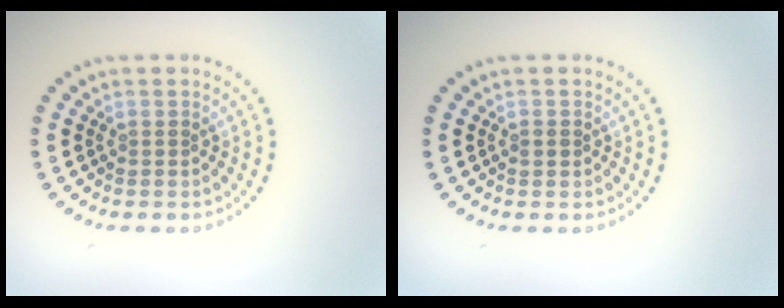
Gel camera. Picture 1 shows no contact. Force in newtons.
{"total": 0.9, "press": 0.9, "slide": 0.3}